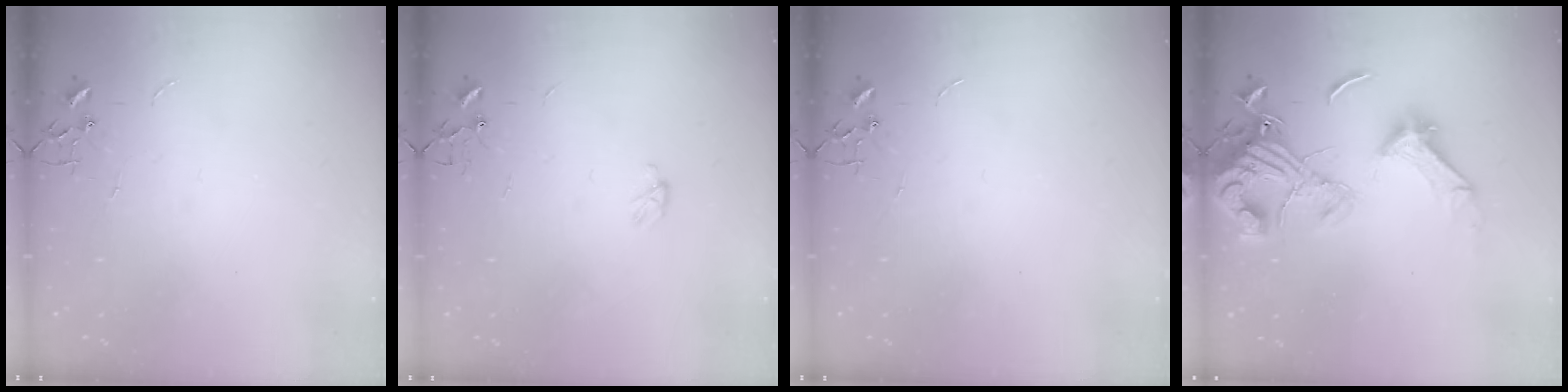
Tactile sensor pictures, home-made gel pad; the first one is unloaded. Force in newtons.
{"total": 3.0, "press": 3.0, "slide": 0.3}
{"total": 0.0}
{"total": 17.4, "press": 17.4, "slide": 1.8}